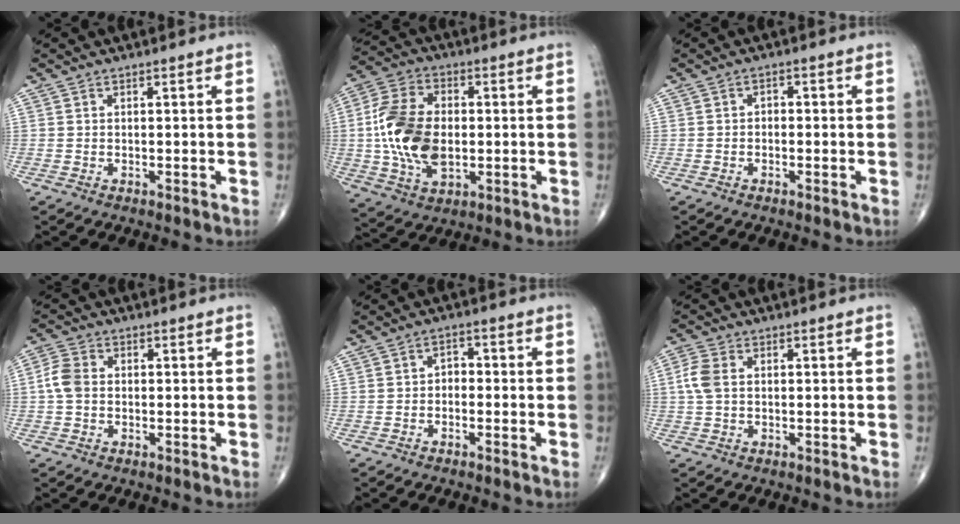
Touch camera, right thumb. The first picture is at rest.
{"total": 16.3, "force": [-0.4, 10.0, 12.8], "torque": [-0.246, 0.006, -0.004]}
{"total": 1.3, "force": [-0.3, 1.0, 0.7], "torque": [-0.004, 0.007, -0.010]}
{"total": 4.5, "force": [0.0, 3.3, 3.0], "torque": [-0.067, 0.013, -0.007]}
{"total": 2.5, "force": [-0.7, 1.8, 1.5], "torque": [-0.010, 0.015, -0.022]}
{"total": 4.3, "force": [0.5, 2.8, 3.2], "torque": [-0.087, 0.008, 0.006]}